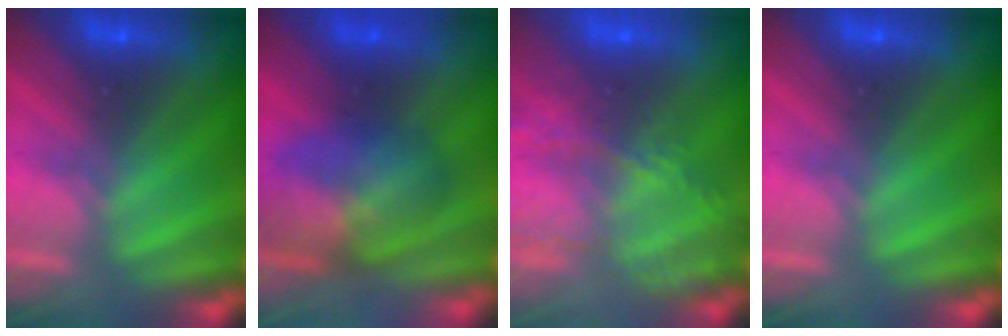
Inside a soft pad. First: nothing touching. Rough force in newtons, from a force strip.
{"total": 5.7}
{"total": 5.9}
{"total": 0.0}